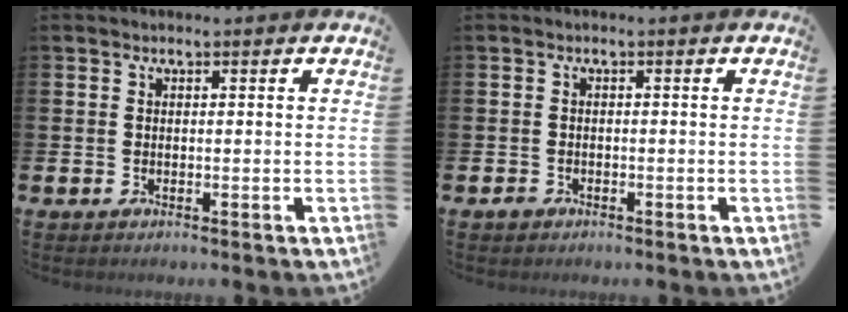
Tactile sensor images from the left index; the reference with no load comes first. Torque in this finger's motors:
{"motor_torque": [-0.16, 0.06, 0.02, 0.00]}